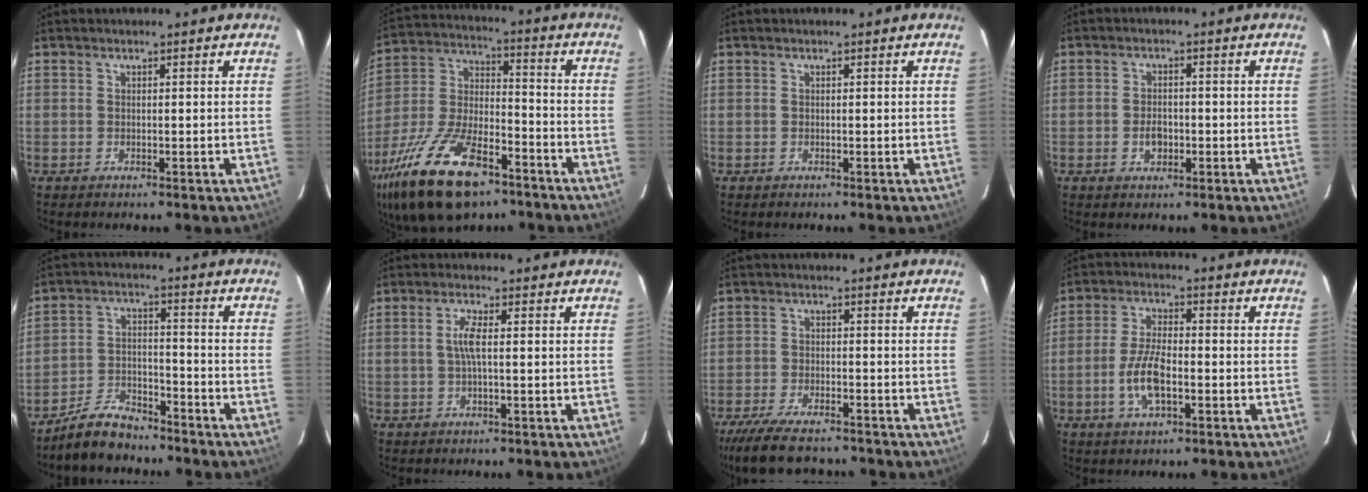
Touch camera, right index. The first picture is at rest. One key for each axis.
{"total": 24.1, "fx": -15.0, "fy": 10.3, "fz": 15.8, "tx": -0.325, "ty": -0.020, "tz": -0.259}
{"total": 0.0}
{"total": 3.4, "fx": -1.0, "fy": 2.3, "fz": 2.3, "tx": -0.043, "ty": 0.003, "tz": -0.015}
{"total": 8.4, "fx": -7.3, "fy": 3.2, "fz": 2.8, "tx": -0.075, "ty": 0.020, "tz": -0.127}
{"total": 3.2, "fx": 0.0, "fy": 0.2, "fz": 3.2, "tx": -0.066, "ty": 0.002, "tz": 0.001}
{"total": 13.1, "fx": -10.9, "fy": 3.8, "fz": 6.1, "tx": -0.141, "ty": -0.029, "tz": -0.182}
{"total": 8.0, "fx": -2.5, "fy": 3.1, "fz": 7.0, "tx": -0.147, "ty": 0.002, "tz": -0.047}